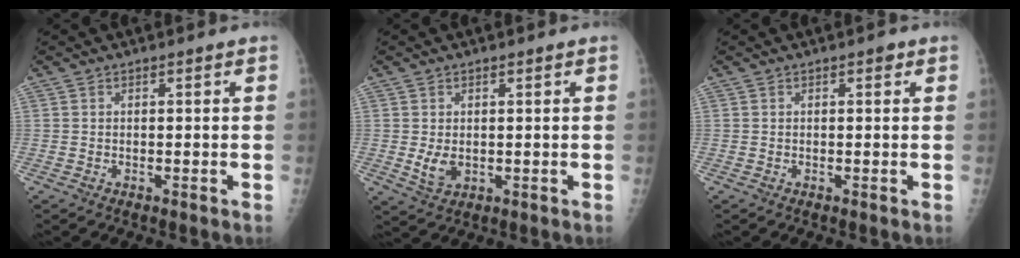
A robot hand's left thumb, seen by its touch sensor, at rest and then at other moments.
{"total": 3.6, "force": [0.0, 2.6, 2.6], "torque": [-0.040, -0.009, 0.008]}
{"total": 0.9, "force": [0.4, 0.5, 0.6], "torque": [-0.003, 0.001, 0.003]}